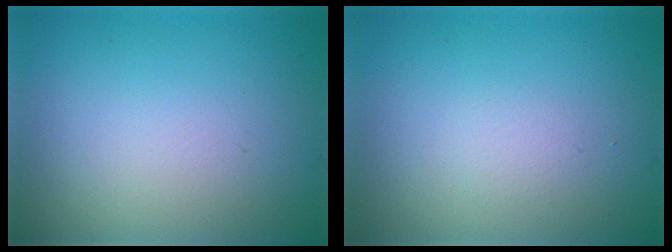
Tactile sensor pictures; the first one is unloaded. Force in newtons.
{"total": 0.0}